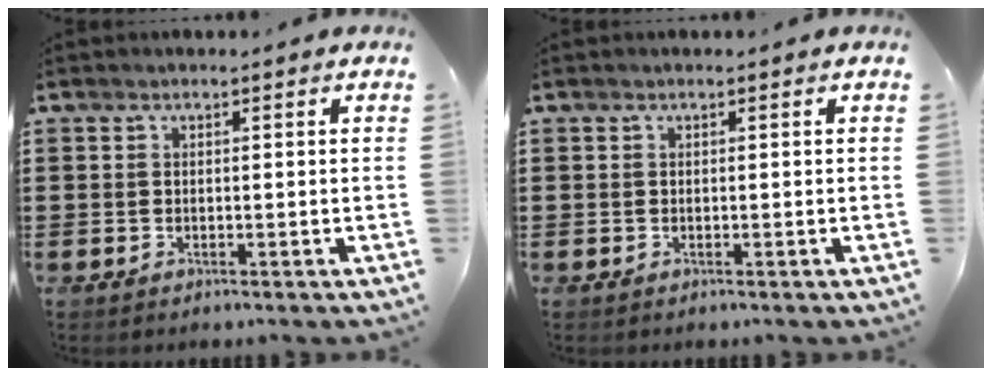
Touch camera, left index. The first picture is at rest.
{"total": 0.0}